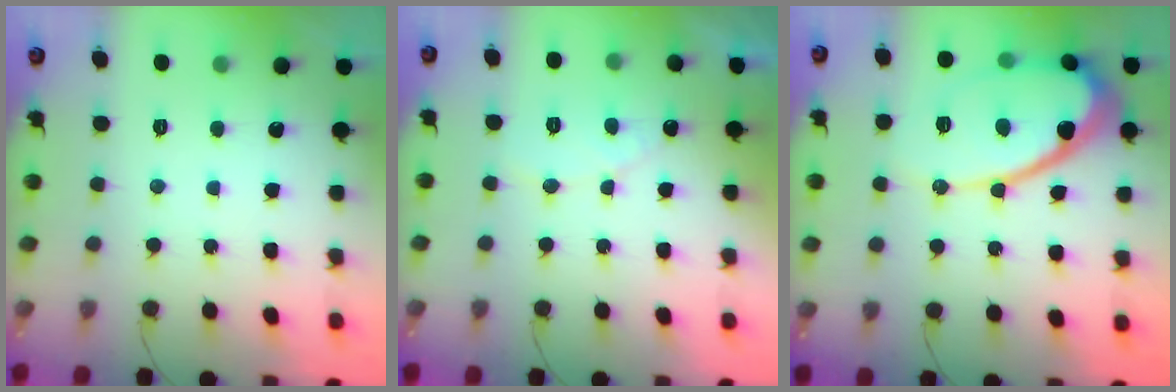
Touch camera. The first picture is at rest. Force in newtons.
{"total": 5.8, "press": 5.8, "slide": 0.5}
{"total": 14.8, "press": 14.7, "slide": 1.5}